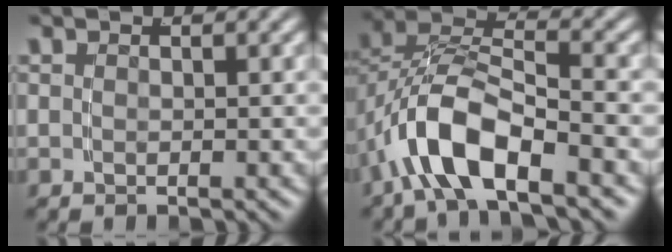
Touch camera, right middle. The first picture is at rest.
{"total": 7.0, "force": [-1.7, 4.2, 5.3], "torque": [-0.114, -0.006, -0.031]}